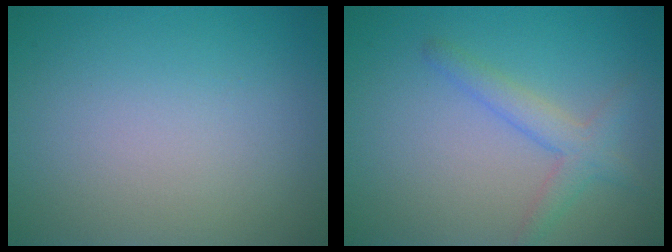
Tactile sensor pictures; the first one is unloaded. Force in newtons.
{"total": 2.7, "press": 2.7, "slide": 0.1}